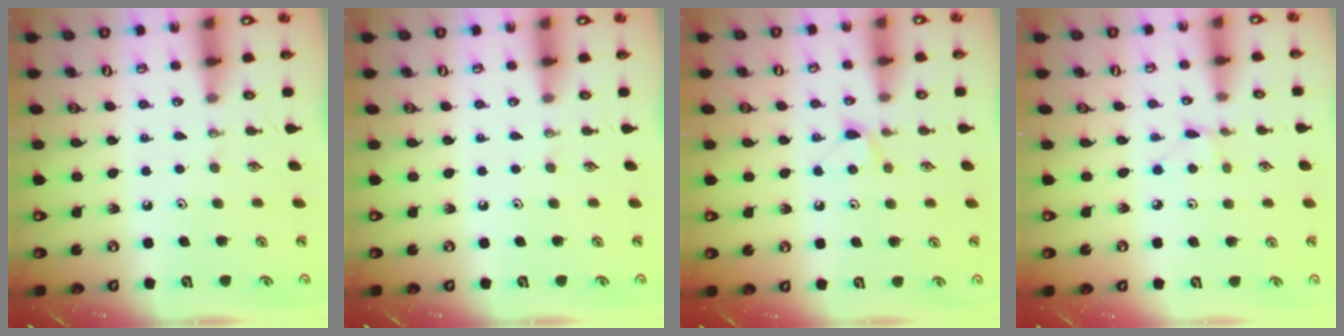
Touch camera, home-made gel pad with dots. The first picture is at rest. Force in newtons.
{"total": 0.0}
{"total": 5.2, "press": 5.2, "slide": 0.7}
{"total": 2.4, "press": 2.4, "slide": 0.3}